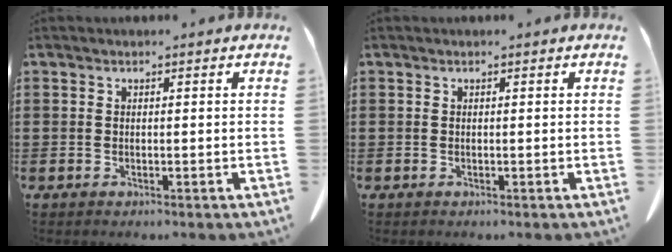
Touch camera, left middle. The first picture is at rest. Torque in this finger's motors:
{"motor_torque": [0.00, 0.00, 0.00, 0.00]}